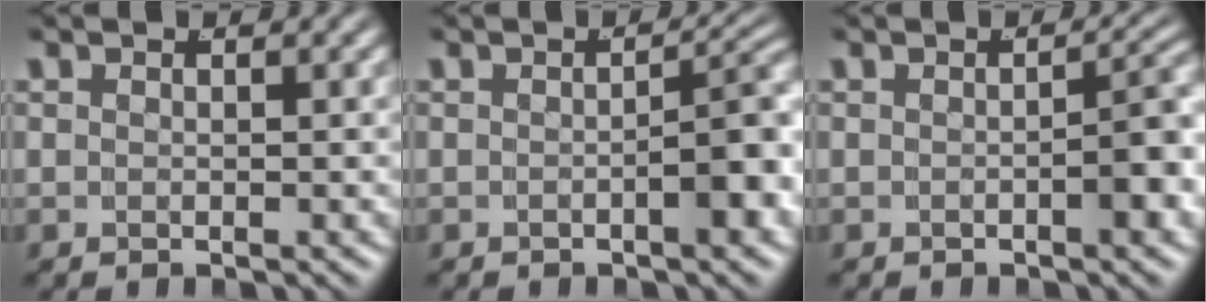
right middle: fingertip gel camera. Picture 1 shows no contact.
{"total": 4.0, "force": [-1.3, 1.1, 3.6], "torque": [-0.034, 0.005, -0.022]}
{"total": 2.8, "force": [-1.1, 0.6, 2.5], "torque": [-0.028, 0.003, -0.017]}